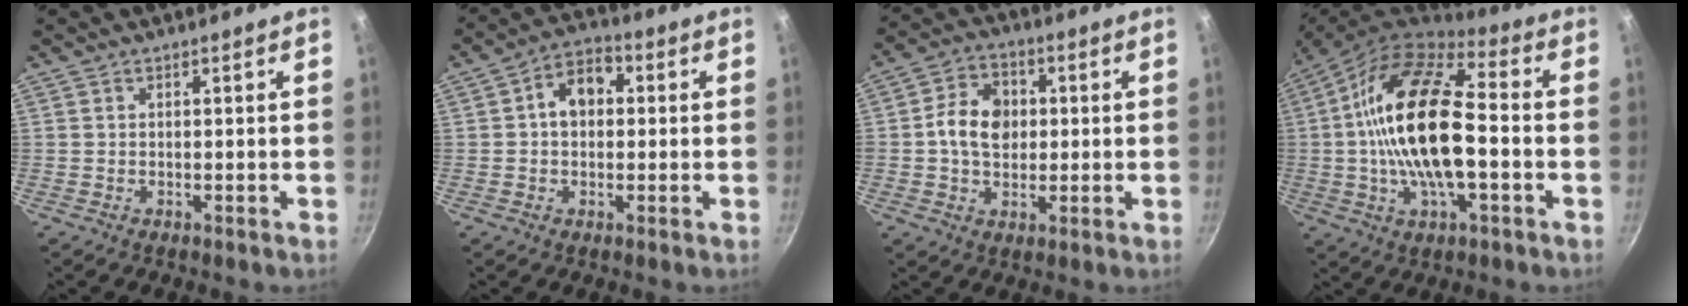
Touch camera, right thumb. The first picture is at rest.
{"total": 7.6, "force": [1.0, 5.5, 5.1], "torque": [-0.045, 0.019, 0.002]}
{"total": 9.4, "force": [0.6, 7.3, 5.9], "torque": [-0.078, 0.010, -0.002]}
{"total": 21.0, "force": [-1.2, 9.4, 18.7], "torque": [-0.339, 0.035, -0.041]}